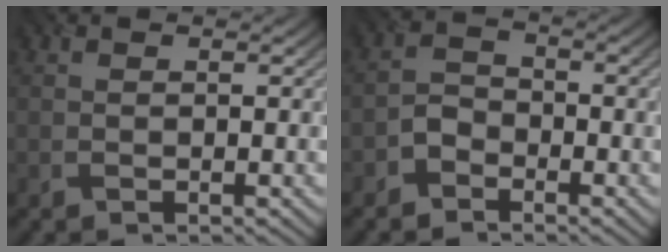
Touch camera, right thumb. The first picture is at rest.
{"total": 2.8, "force": [-1.8, 1.9, 0.9], "torque": [-0.019, 0.009, -0.046]}